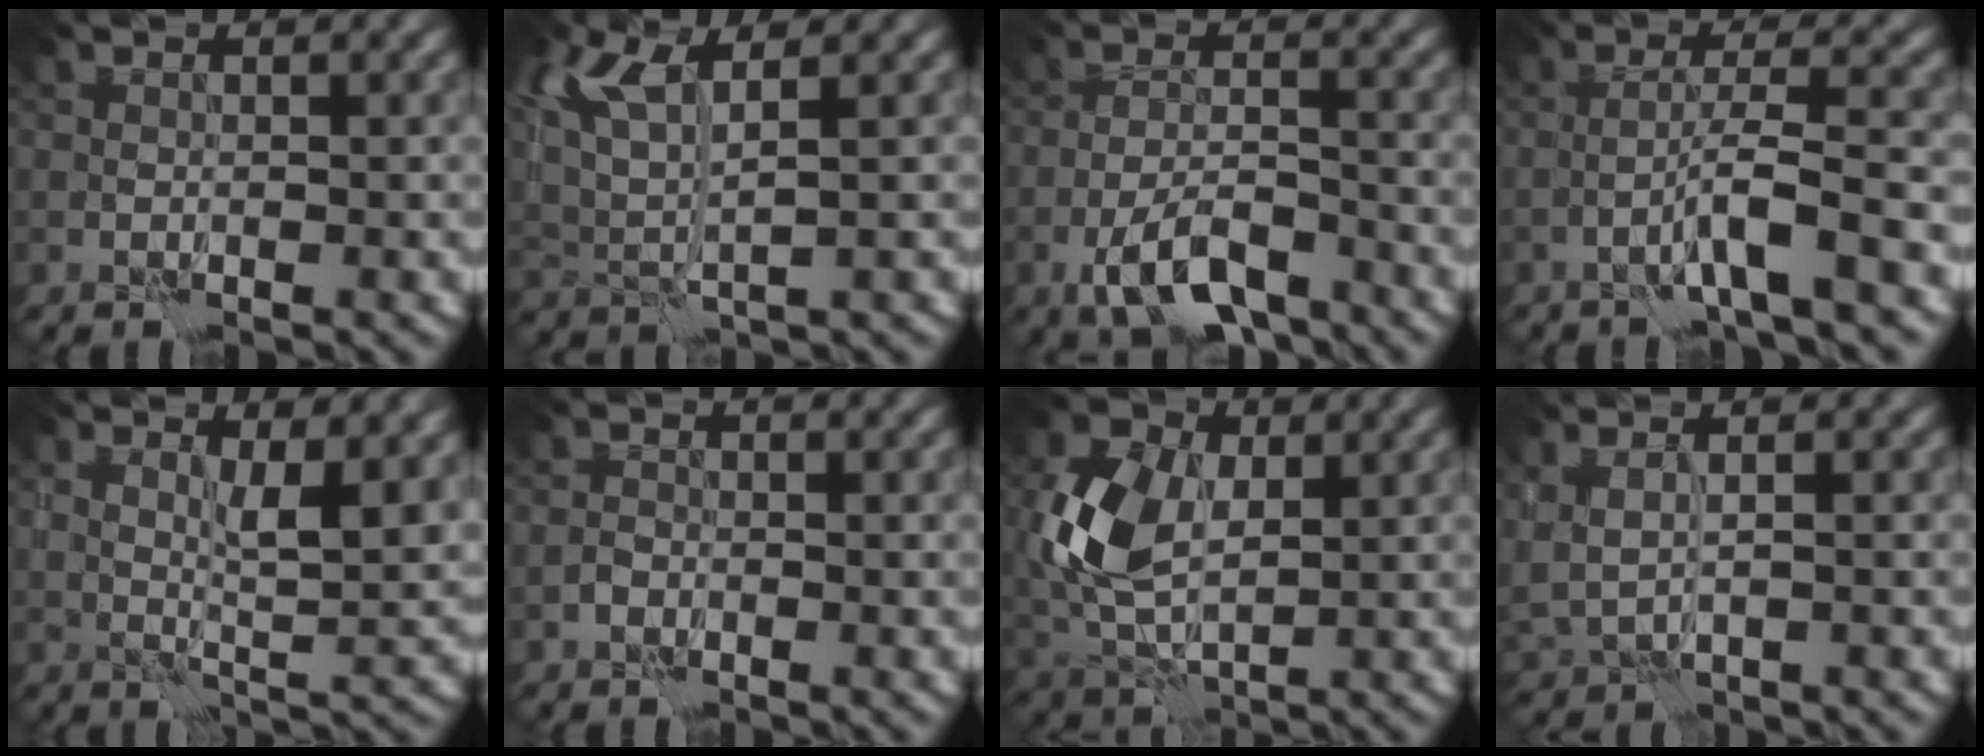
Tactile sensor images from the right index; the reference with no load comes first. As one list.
[{"total": 5.6, "force": [2.7, 1.8, 4.6], "torque": [-0.113, 0.005, 0.052]}, {"total": 5.7, "force": [-3.4, 2.1, 4.1], "torque": [-0.075, -0.003, -0.065]}, {"total": 3.9, "force": [-1.8, -0.3, 3.4], "torque": [-0.059, 0.015, -0.036]}, {"total": 3.5, "force": [2.0, 0.5, 2.8], "torque": [-0.048, -0.011, 0.039]}, {"total": 0.5, "force": [-0.4, 0.3, 0.1], "torque": [0.002, 0.002, -0.011]}, {"total": 7.5, "force": [1.2, 4.8, 5.6], "torque": [-0.132, 0.003, 0.018]}, {"total": 3.8, "force": [2.1, 1.7, 2.7], "torque": [-0.065, 0.004, 0.041]}]